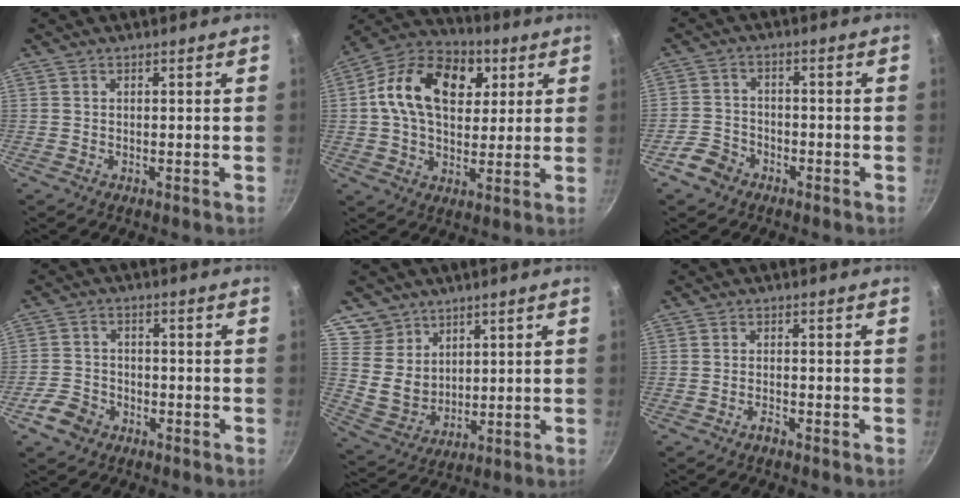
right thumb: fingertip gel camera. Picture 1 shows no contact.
{"total": 19.2, "force": [4.9, 13.1, 13.2], "torque": [-0.191, 0.011, 0.065]}
{"total": 5.0, "force": [-3.2, 3.6, 1.4], "torque": [-0.022, 0.033, -0.060]}
{"total": 5.7, "force": [-3.2, 4.1, 2.1], "torque": [-0.035, 0.029, -0.061]}
{"total": 9.0, "force": [5.1, 7.1, 2.0], "torque": [-0.006, -0.023, 0.111]}
{"total": 1.4, "force": [-1.3, 0.2, 0.6], "torque": [-0.016, 0.012, -0.025]}